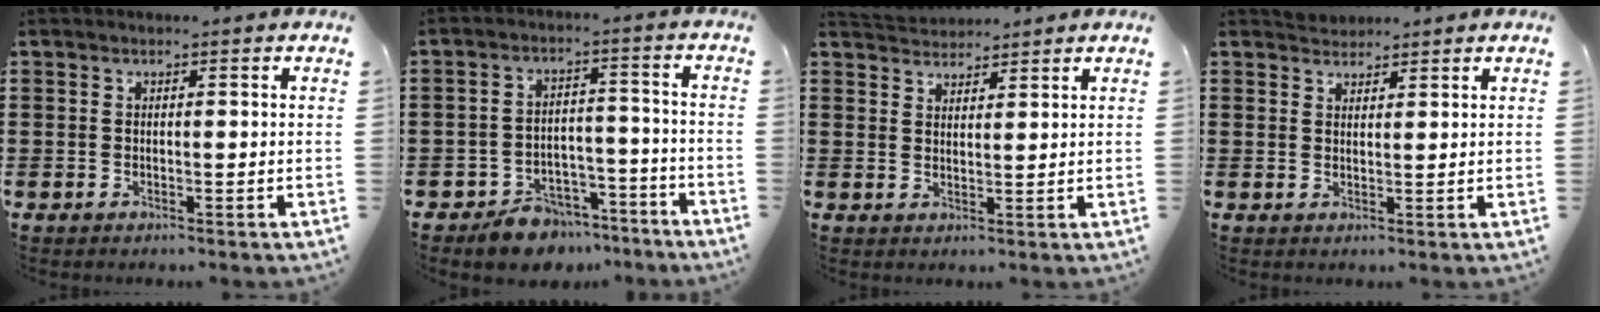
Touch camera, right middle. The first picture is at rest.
{"total": 6.0, "force": [-5.7, 2.0, 0.7], "torque": [-0.009, 0.023, -0.110]}
{"total": 2.4, "force": [2.3, 0.5, -0.5], "torque": [0.001, -0.005, 0.044]}
{"total": 1.2, "force": [1.0, 0.3, -0.6], "torque": [0.006, 0.004, 0.021]}